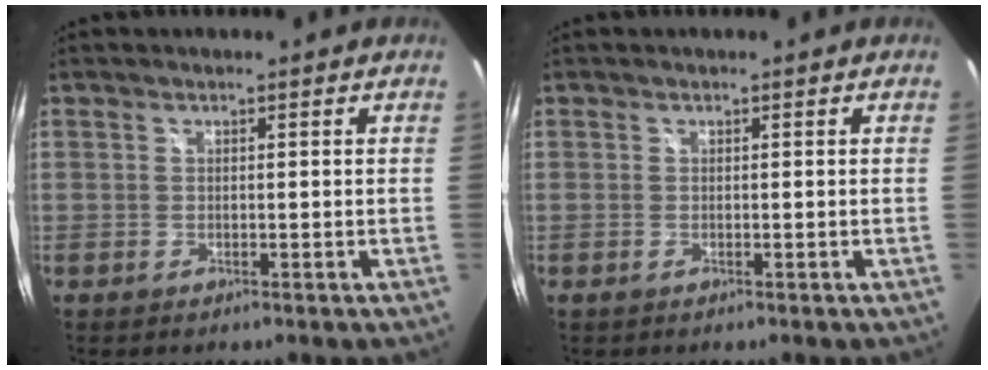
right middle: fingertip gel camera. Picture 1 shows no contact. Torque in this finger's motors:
{"motor_torque": [-0.02, 0.02, 0.00, -0.01]}